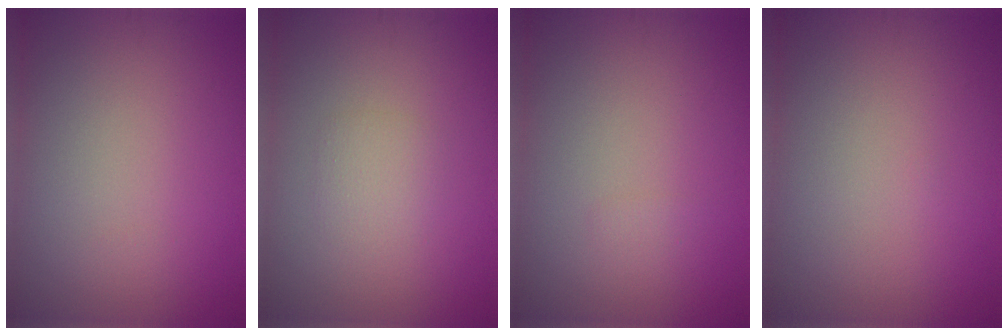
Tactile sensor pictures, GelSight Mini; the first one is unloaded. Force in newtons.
{"total": 1.4, "press": 1.4, "slide": 0.1}
{"total": 0.5, "press": 0.5, "slide": 0.0}
{"total": 0.0}